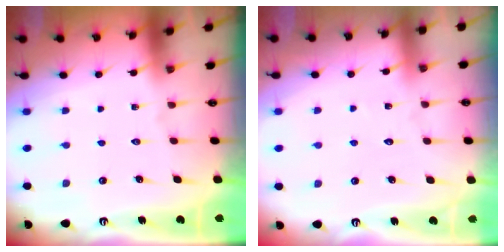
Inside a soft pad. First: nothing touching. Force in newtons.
{"total": 3.8, "press": 3.8, "slide": 0.4}